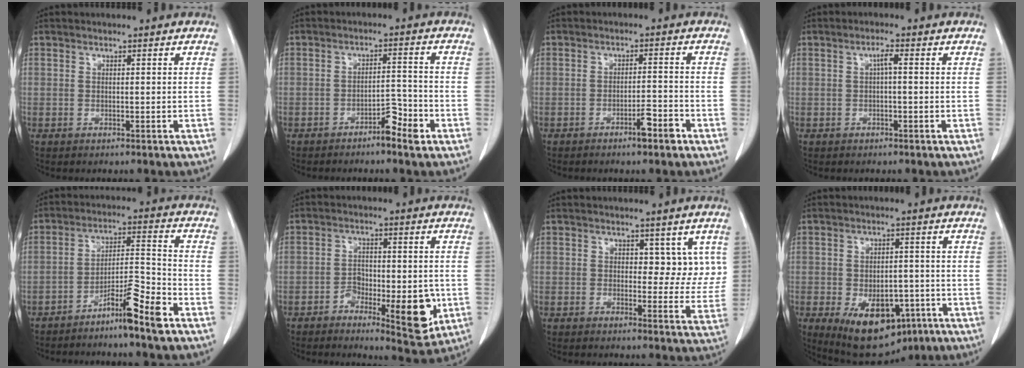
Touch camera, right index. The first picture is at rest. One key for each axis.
{"total": 4.1, "fx": -2.9, "fy": 0.8, "fz": 2.7, "tx": -0.037, "ty": 0.005, "tz": -0.049}
{"total": 3.6, "fx": -2.4, "fy": 0.5, "fz": 2.7, "tx": -0.040, "ty": 0.002, "tz": -0.038}
{"total": 1.6, "fx": 0.2, "fy": 0.2, "fz": 1.6, "tx": -0.029, "ty": 0.005, "tz": 0.003}
{"total": 8.3, "fx": -5.7, "fy": 0.1, "fz": 6.1, "tx": -0.100, "ty": 0.006, "tz": -0.100}
{"total": 10.4, "fx": -3.8, "fy": 4.1, "fz": 8.8, "tx": -0.110, "ty": 0.003, "tz": -0.049}
{"total": 5.1, "fx": 2.1, "fy": 3.2, "fz": 3.4, "tx": -0.016, "ty": 0.001, "tz": 0.022}
{"total": 14.0, "fx": -6.7, "fy": 8.0, "fz": 9.3, "tx": -0.160, "ty": -0.005, "tz": -0.088}